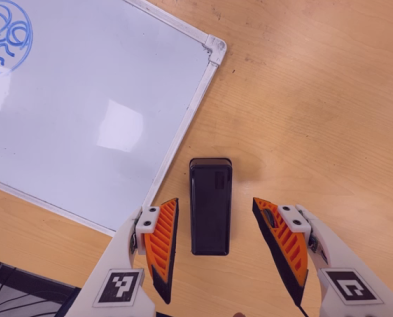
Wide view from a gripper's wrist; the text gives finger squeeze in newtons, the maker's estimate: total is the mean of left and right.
{"total": 0.0}